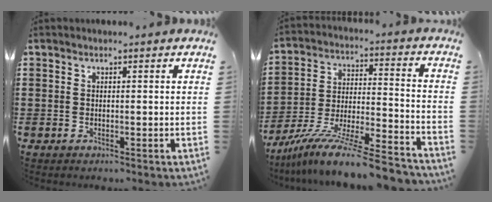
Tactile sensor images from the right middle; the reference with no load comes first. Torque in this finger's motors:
{"motor_torque": [1.48, -0.66, 0.36, 0.21]}